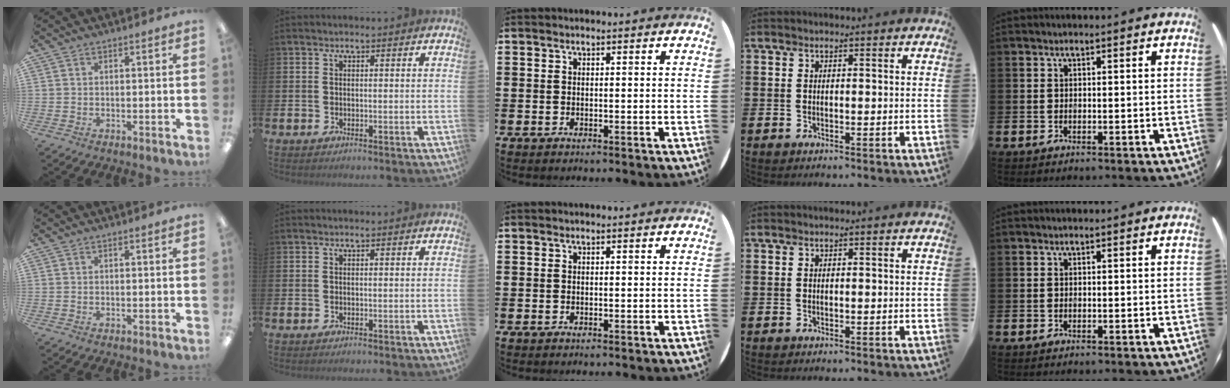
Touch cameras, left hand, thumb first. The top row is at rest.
{}